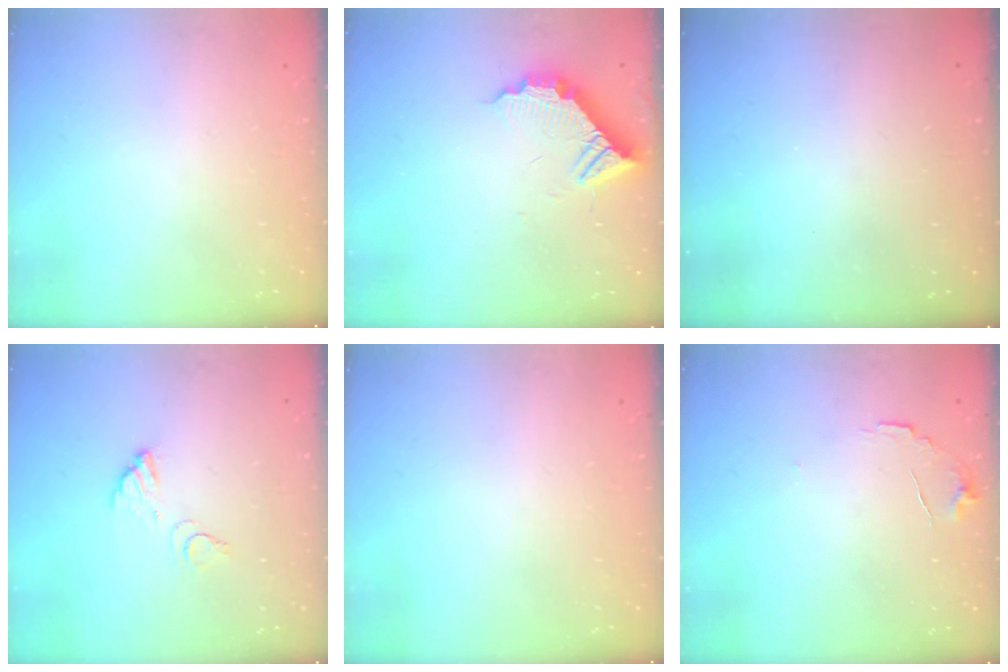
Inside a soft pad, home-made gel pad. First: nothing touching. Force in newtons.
{"total": 11.5, "press": 11.4, "slide": 0.7}
{"total": 3.2, "press": 3.2, "slide": 0.1}
{"total": 4.1, "press": 4.1, "slide": 0.2}
{"total": 0.0}
{"total": 6.3, "press": 6.2, "slide": 0.4}